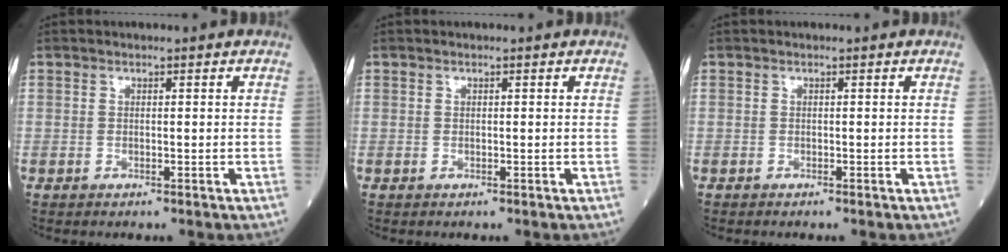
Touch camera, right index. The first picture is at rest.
{"total": 0.0}
{"total": 0.0}